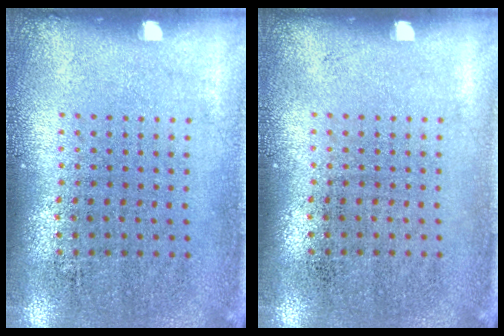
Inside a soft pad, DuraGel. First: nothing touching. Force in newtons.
{"total": 0.0}